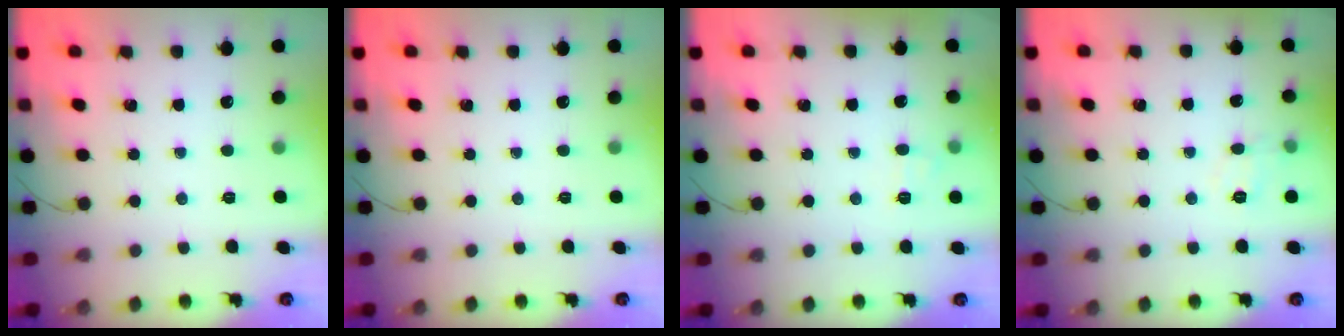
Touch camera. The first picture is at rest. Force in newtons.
{"total": 0.0}
{"total": 6.3, "press": 6.1, "slide": 1.6}
{"total": 8.2, "press": 8.1, "slide": 1.5}